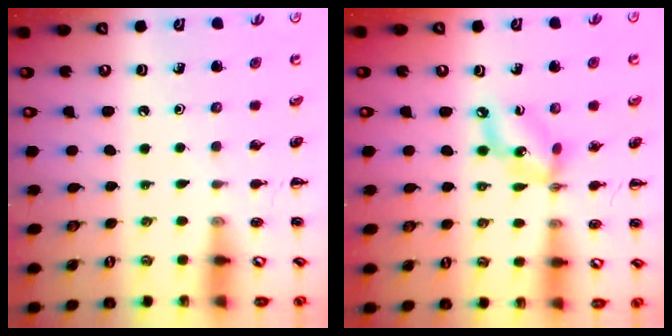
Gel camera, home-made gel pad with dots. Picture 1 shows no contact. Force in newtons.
{"total": 7.7, "press": 7.5, "slide": 1.9}